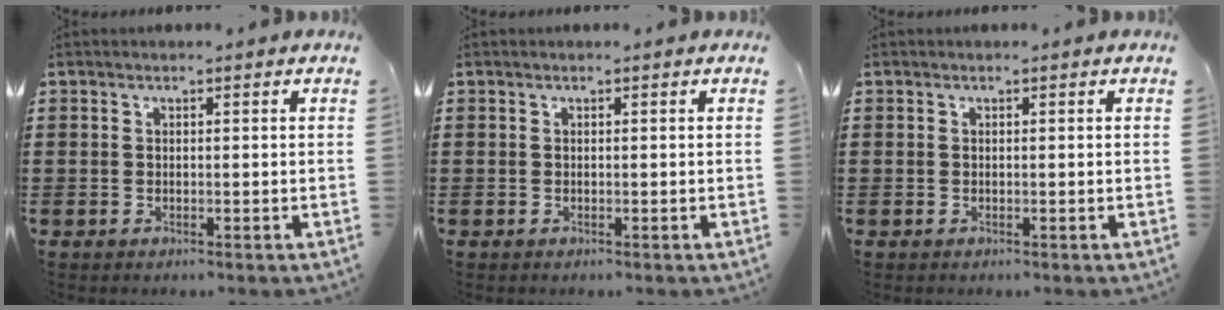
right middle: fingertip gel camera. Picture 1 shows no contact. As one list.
[{"total": 0.0}, {"total": 0.0}]